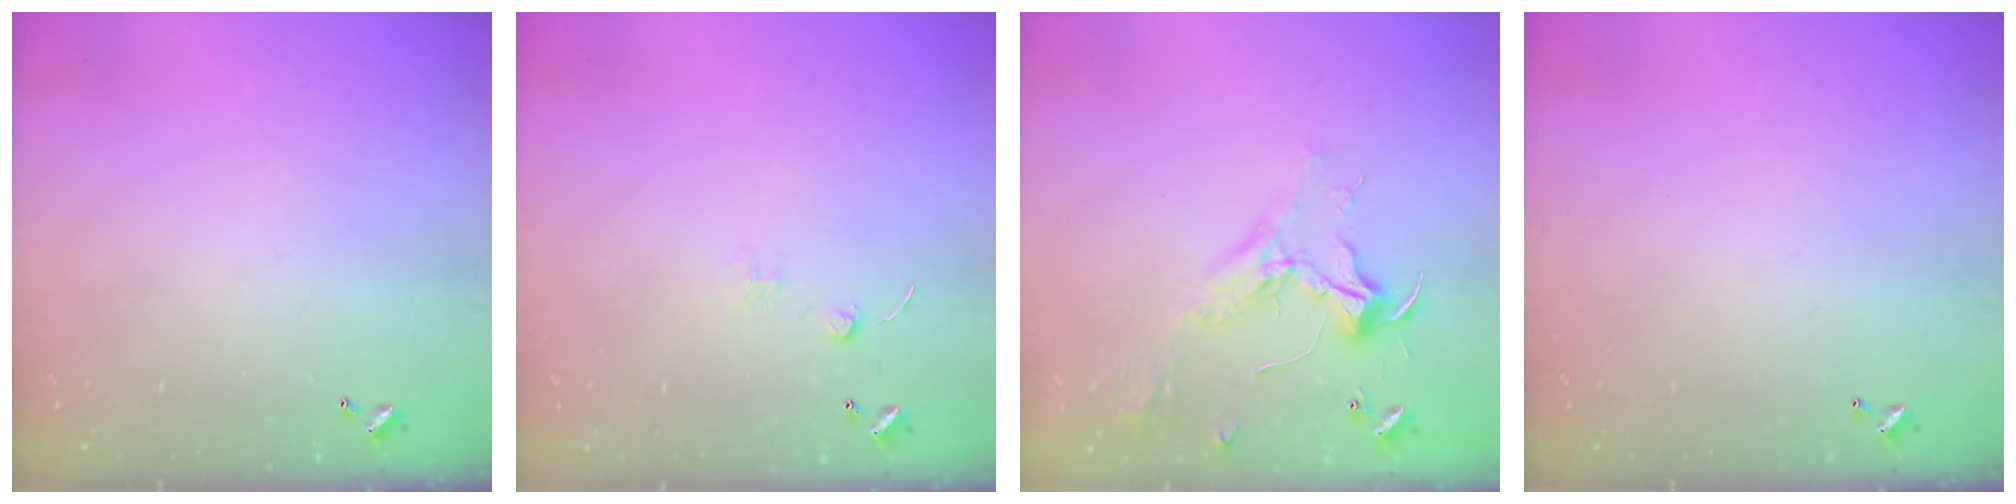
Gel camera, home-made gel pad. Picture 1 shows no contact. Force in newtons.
{"total": 0.0}
{"total": 2.3, "press": 2.2, "slide": 0.8}
{"total": 0.0}